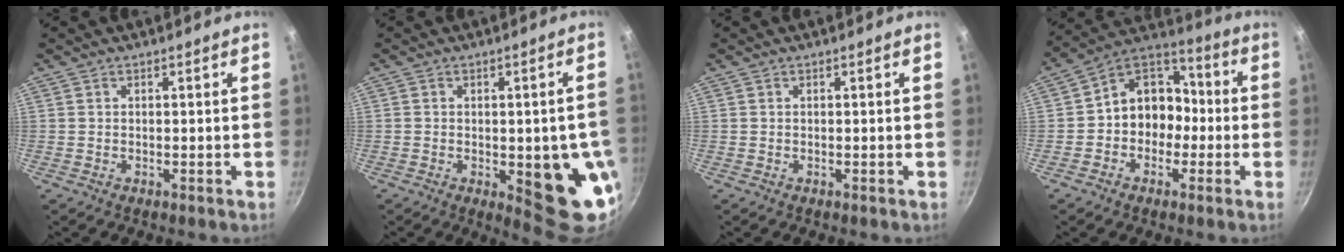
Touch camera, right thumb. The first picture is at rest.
{"total": 13.1, "force": [-2.7, 4.9, 11.9], "torque": [-0.101, 0.000, -0.026]}
{"total": 0.0}
{"total": 11.9, "force": [-1.9, 10.0, 6.3], "torque": [-0.043, 0.056, -0.050]}